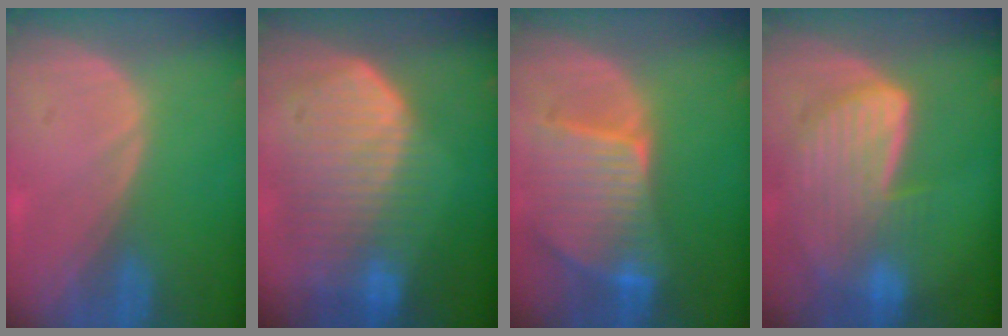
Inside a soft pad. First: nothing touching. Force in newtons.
{"total": 10.6, "press": 9.2, "slide": 5.1}
{"total": 9.6, "press": 8.4, "slide": 4.5}
{"total": 8.5, "press": 7.7, "slide": 3.6}